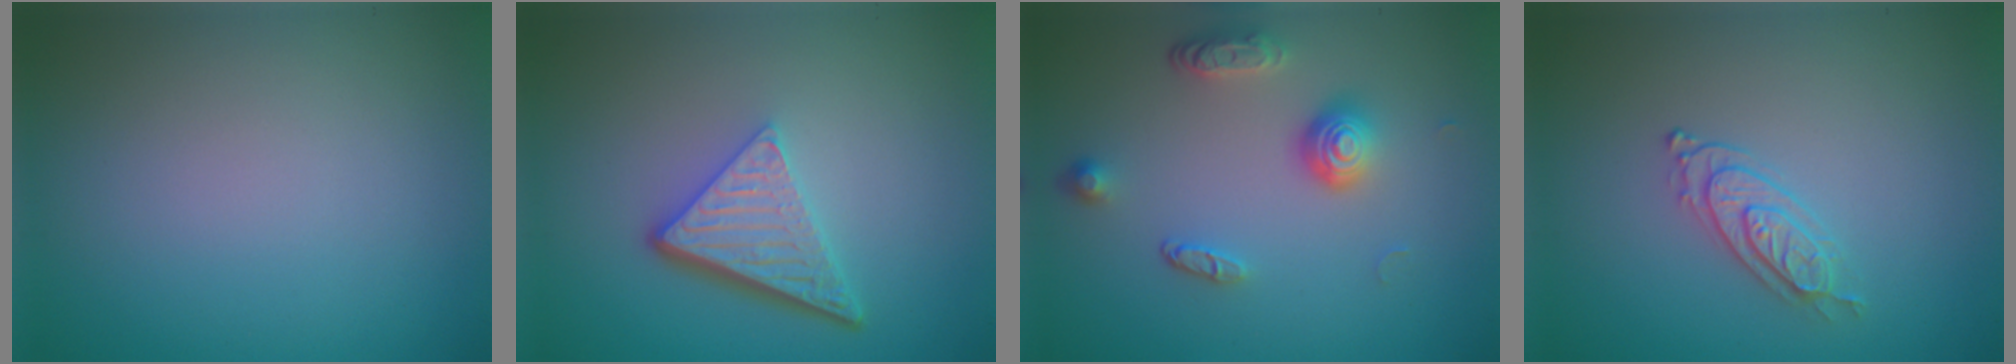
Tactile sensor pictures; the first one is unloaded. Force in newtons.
{"total": 5.1, "press": 3.6, "slide": 3.7}
{"total": 3.7, "press": 2.7, "slide": 2.6}
{"total": 2.2, "press": 2.0, "slide": 0.7}